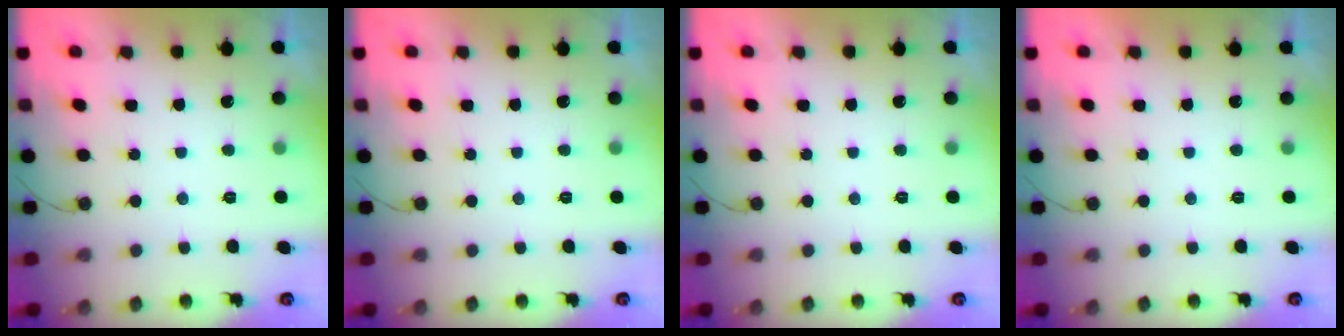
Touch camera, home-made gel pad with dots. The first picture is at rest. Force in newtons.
{"total": 0.0}
{"total": 0.0}
{"total": 1.7, "press": 1.7, "slide": 0.1}